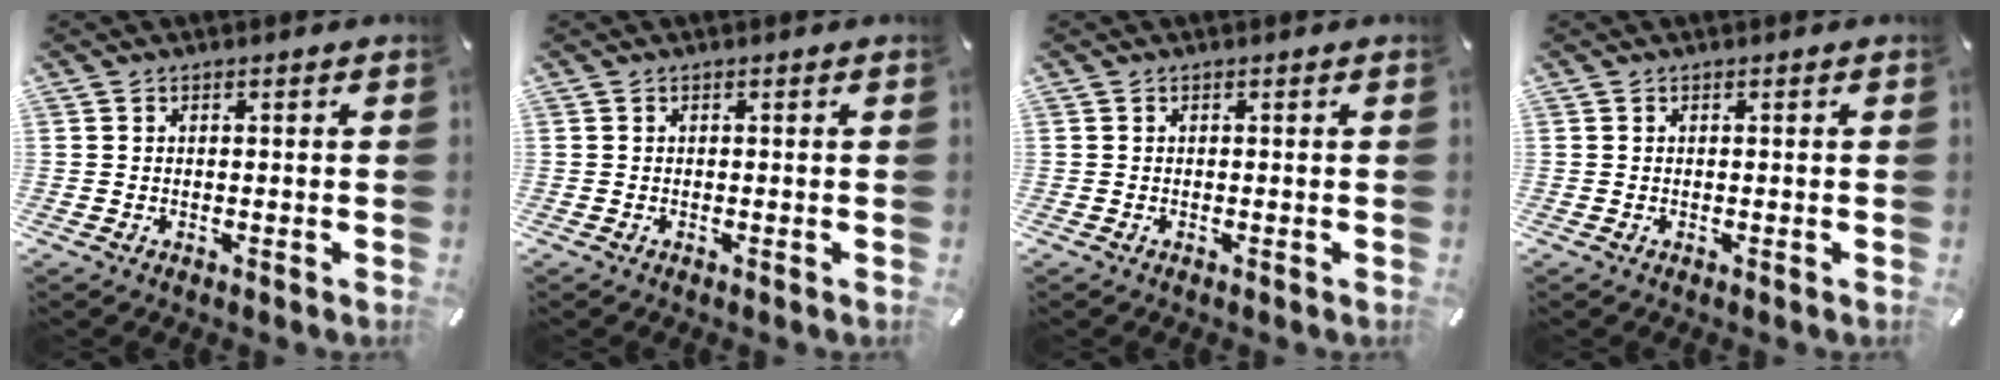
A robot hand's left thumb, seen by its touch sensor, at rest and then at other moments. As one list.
[{"total": 0.0}, {"total": 0.0}, {"total": 0.0}]